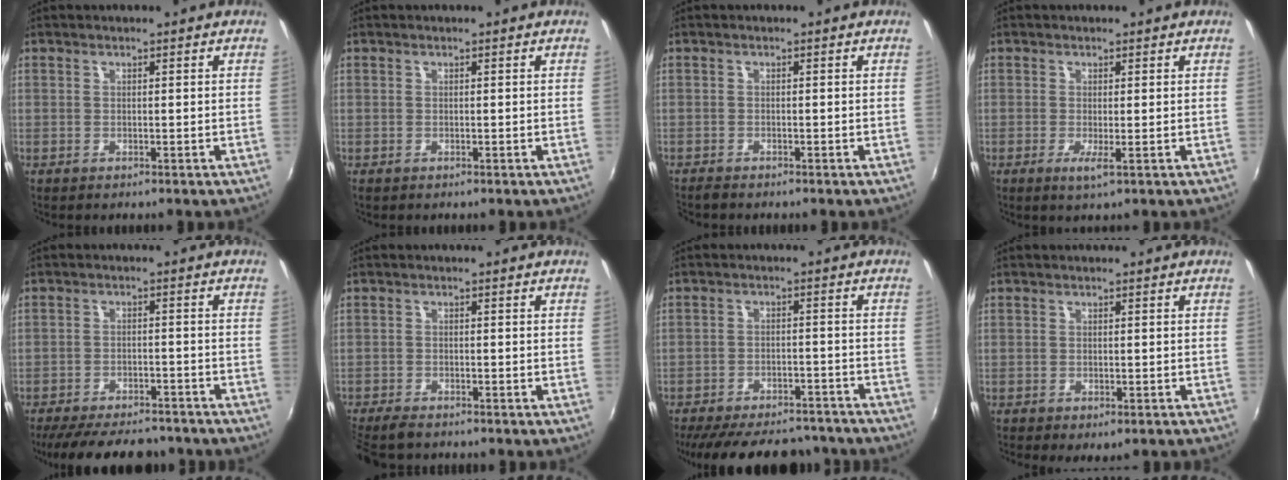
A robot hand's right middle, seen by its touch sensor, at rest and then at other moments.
{"total": 0.0}
{"total": 1.2, "force": [-1.1, 0.2, 0.2], "torque": [-0.006, -0.007, -0.024]}
{"total": 2.1, "force": [-0.5, 0.0, 2.0], "torque": [-0.041, -0.010, -0.010]}
{"total": 16.4, "force": [-13.6, 5.5, 7.2], "torque": [-0.154, -0.015, -0.193]}
{"total": 5.3, "force": [-4.7, 1.3, 2.2], "torque": [-0.063, -0.027, -0.088]}
{"total": 21.0, "force": [-17.8, 7.4, 8.4], "torque": [-0.181, 0.003, -0.232]}
{"total": 3.0, "force": [-1.8, 1.4, 2.0], "torque": [-0.035, -0.018, -0.021]}